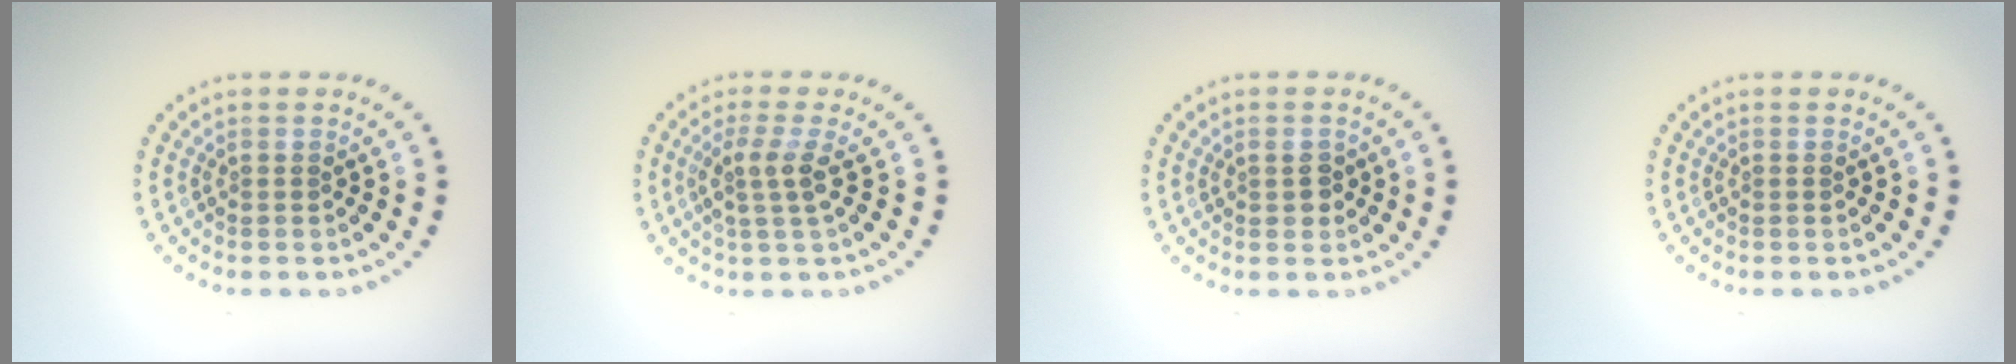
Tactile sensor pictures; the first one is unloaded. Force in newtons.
{"total": 2.5, "press": 1.9, "slide": 1.6}
{"total": 1.5, "press": 1.5, "slide": 0.3}
{"total": 0.0}